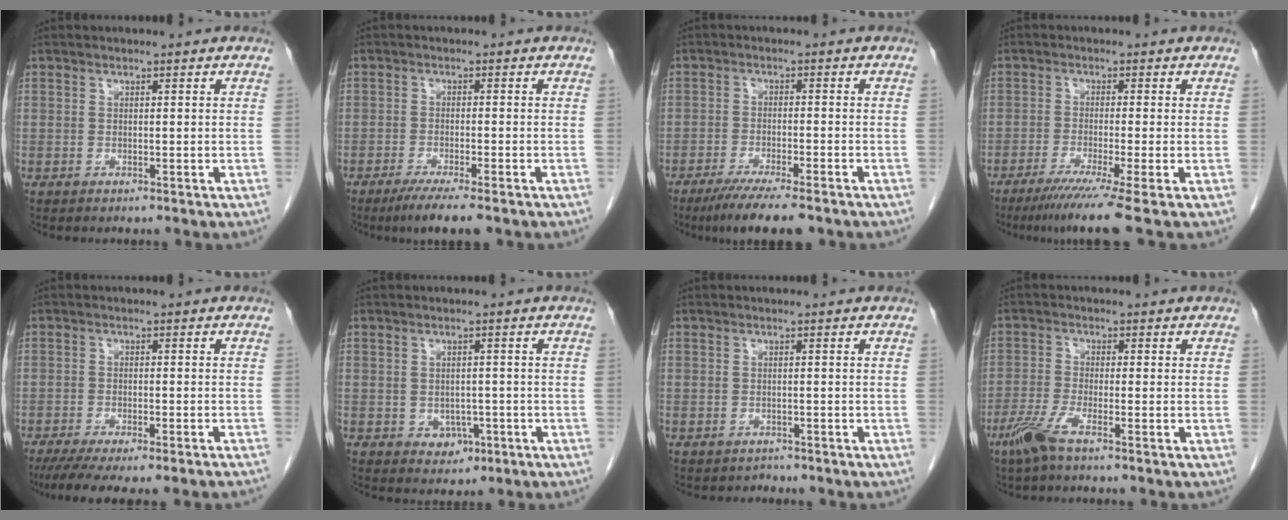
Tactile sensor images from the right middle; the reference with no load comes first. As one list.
[{"total": 5.5, "force": [-4.0, 0.3, 3.9], "torque": [-0.064, -0.014, -0.062]}, {"total": 8.1, "force": [-6.2, 0.7, 5.2], "torque": [-0.080, -0.018, -0.097]}, {"total": 8.2, "force": [-5.7, -1.8, 5.5], "torque": [-0.082, -0.029, -0.093]}, {"total": 12.4, "force": [-10.8, 0.6, 6.2], "torque": [-0.081, -0.026, -0.150]}, {"total": 3.0, "force": [-1.0, 2.4, 1.5], "torque": [-0.011, 0.005, -0.002]}, {"total": 1.1, "force": [-0.9, 0.4, -0.4], "torque": [0.001, -0.003, -0.016]}, {"total": 4.2, "force": [-2.8, 0.0, 3.1], "torque": [-0.070, -0.010, -0.065]}]